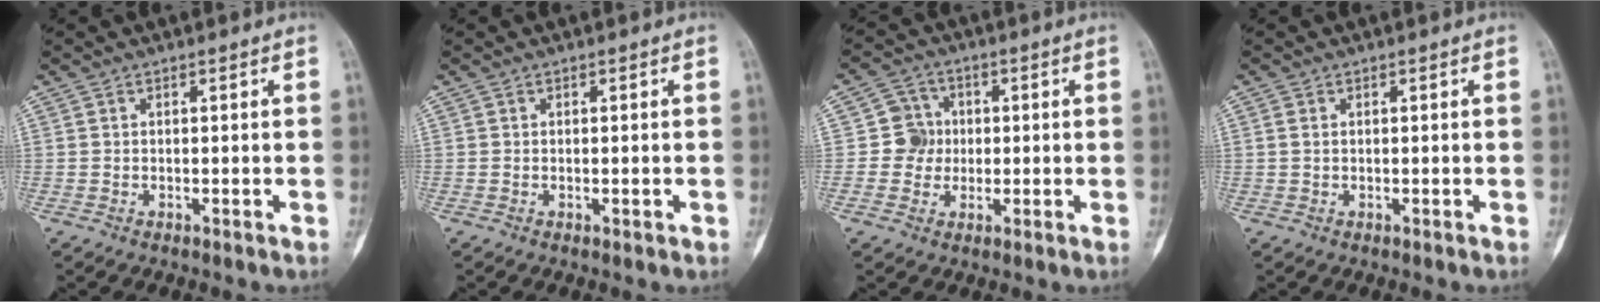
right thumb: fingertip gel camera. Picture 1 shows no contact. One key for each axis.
{"total": 0.7, "fx": -0.3, "fy": 0.1, "fz": 0.6, "tx": -0.008, "ty": -0.002, "tz": -0.002}
{"total": 5.5, "fx": -0.1, "fy": 5.5, "fz": 0.9, "tx": 0.024, "ty": 0.014, "tz": -0.009}
{"total": 1.0, "fx": 0.3, "fy": 0.6, "fz": 0.7, "tx": -0.018, "ty": 0.003, "tz": 0.009}